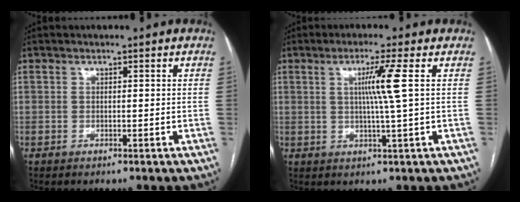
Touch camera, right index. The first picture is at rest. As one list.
[{"total": 5.4, "force": [1.1, -1.5, 5.0], "torque": [-0.096, -0.003, 0.023]}]